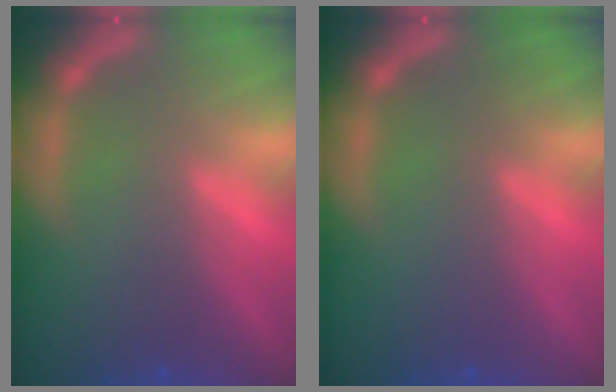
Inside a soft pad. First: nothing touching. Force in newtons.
{"total": 0.0}